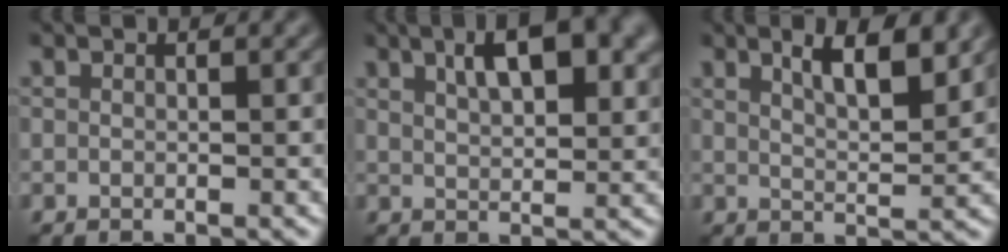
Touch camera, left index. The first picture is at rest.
{"total": 7.1, "force": [3.4, 2.8, 5.6], "torque": [-0.085, 0.012, 0.051]}
{"total": 4.6, "force": [2.5, 1.4, 3.6], "torque": [-0.051, -0.001, 0.040]}